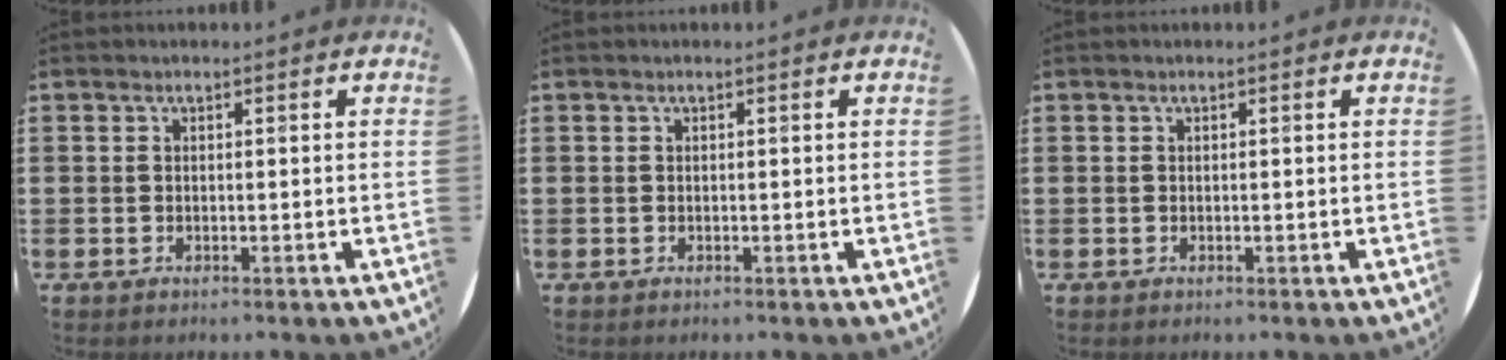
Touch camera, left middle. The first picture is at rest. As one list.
[{"total": 0.0}, {"total": 0.0}]